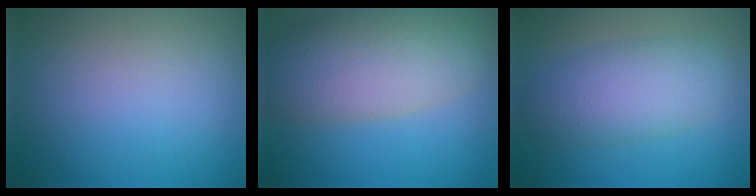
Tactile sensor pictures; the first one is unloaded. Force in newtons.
{"total": 8.7, "press": 8.7, "slide": 0.7}
{"total": 5.3, "press": 5.3, "slide": 0.0}